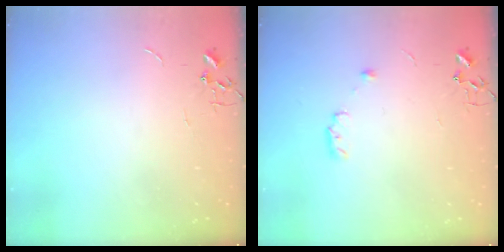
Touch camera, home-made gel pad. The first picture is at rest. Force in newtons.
{"total": 6.1, "press": 5.9, "slide": 1.6}